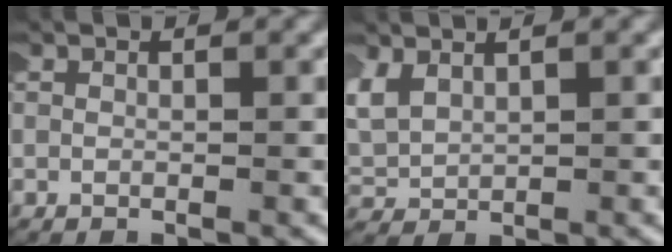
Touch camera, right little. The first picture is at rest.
{"total": 3.7, "force": [1.2, 2.9, 1.9], "torque": [-0.066, -0.005, 0.032]}